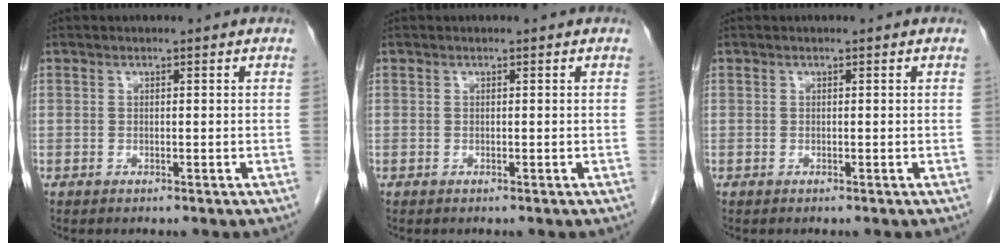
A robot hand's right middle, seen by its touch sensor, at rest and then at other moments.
{"total": 0.0}
{"total": 0.0}